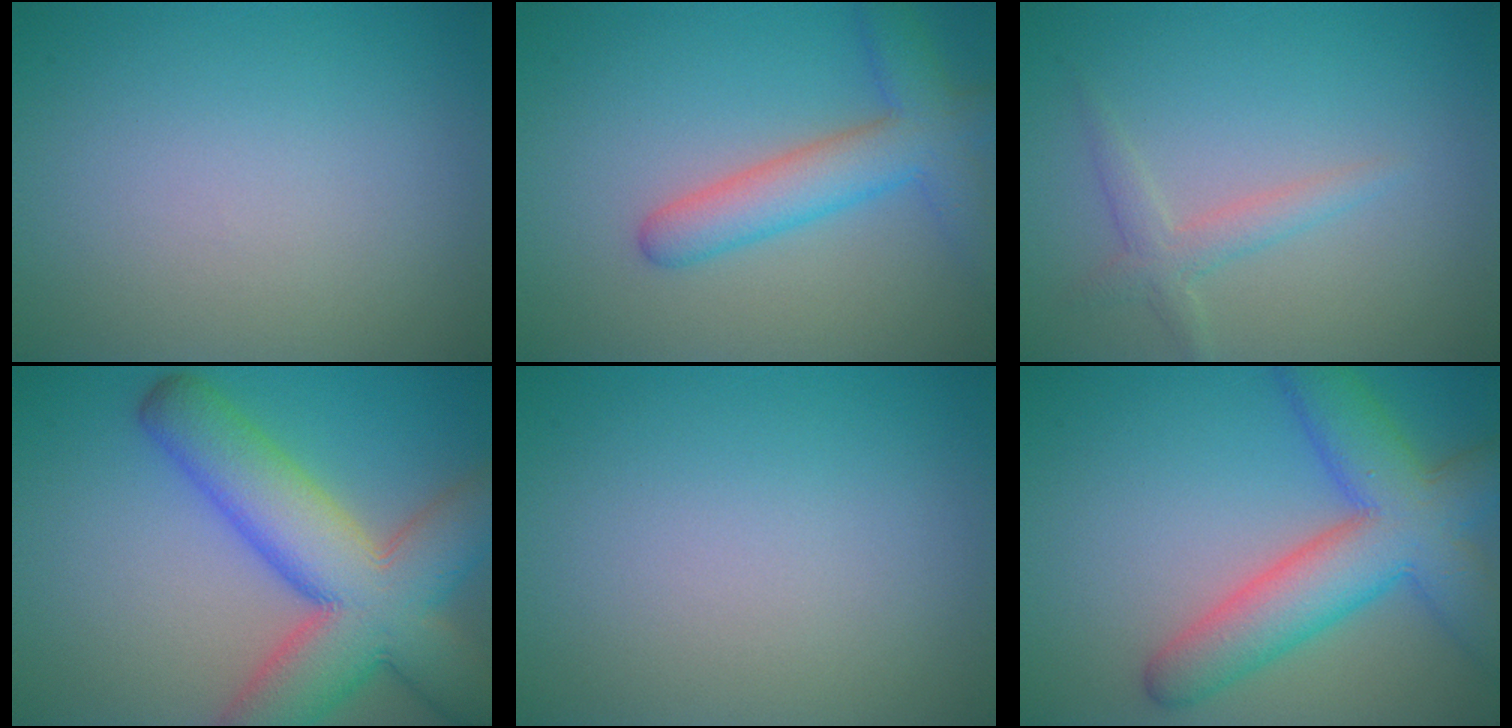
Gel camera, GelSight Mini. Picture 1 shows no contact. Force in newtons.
{"total": 5.3, "press": 5.2, "slide": 0.2}
{"total": 1.9, "press": 1.9, "slide": 0.1}
{"total": 11.5, "press": 11.5, "slide": 0.6}
{"total": 0.0}
{"total": 8.6, "press": 8.6, "slide": 0.4}